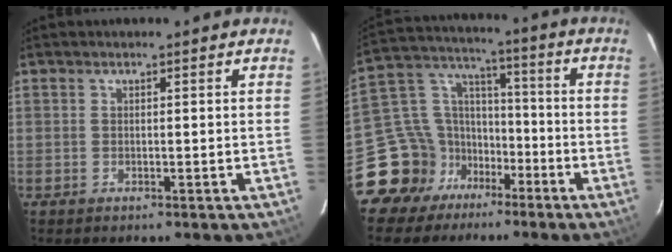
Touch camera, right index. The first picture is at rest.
{"total": 13.0, "force": [-7.8, 10.0, 2.8], "torque": [-0.076, 0.062, -0.130]}